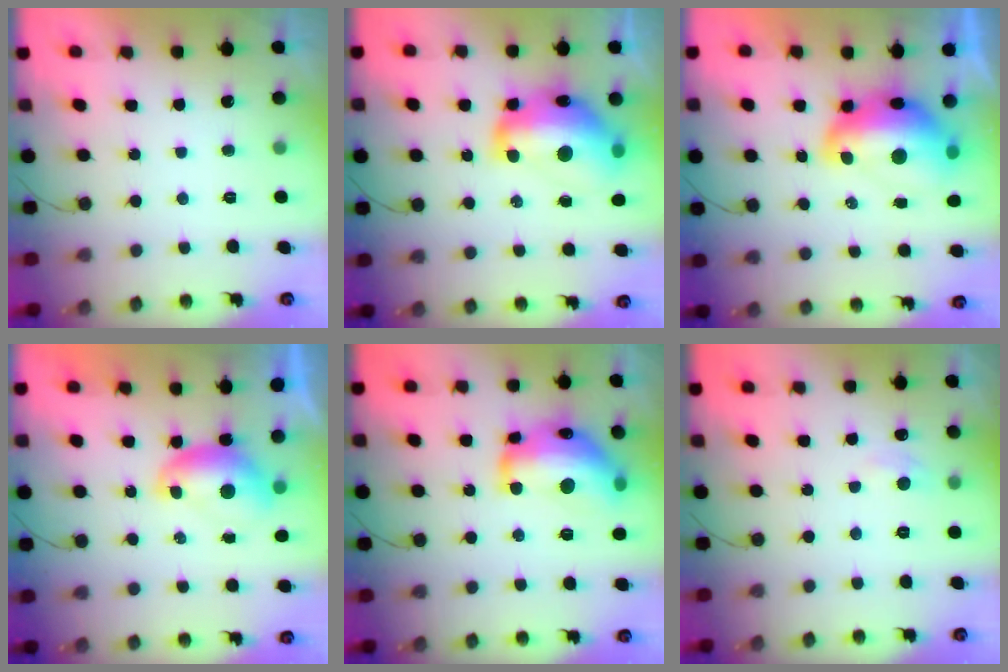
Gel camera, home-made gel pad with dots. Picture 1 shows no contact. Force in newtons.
{"total": 19.6, "press": 19.6, "slide": 1.4}
{"total": 15.1, "press": 15.0, "slide": 1.1}
{"total": 8.4, "press": 8.3, "slide": 0.6}
{"total": 20.4, "press": 20.3, "slide": 1.2}
{"total": 4.6, "press": 4.6, "slide": 0.6}